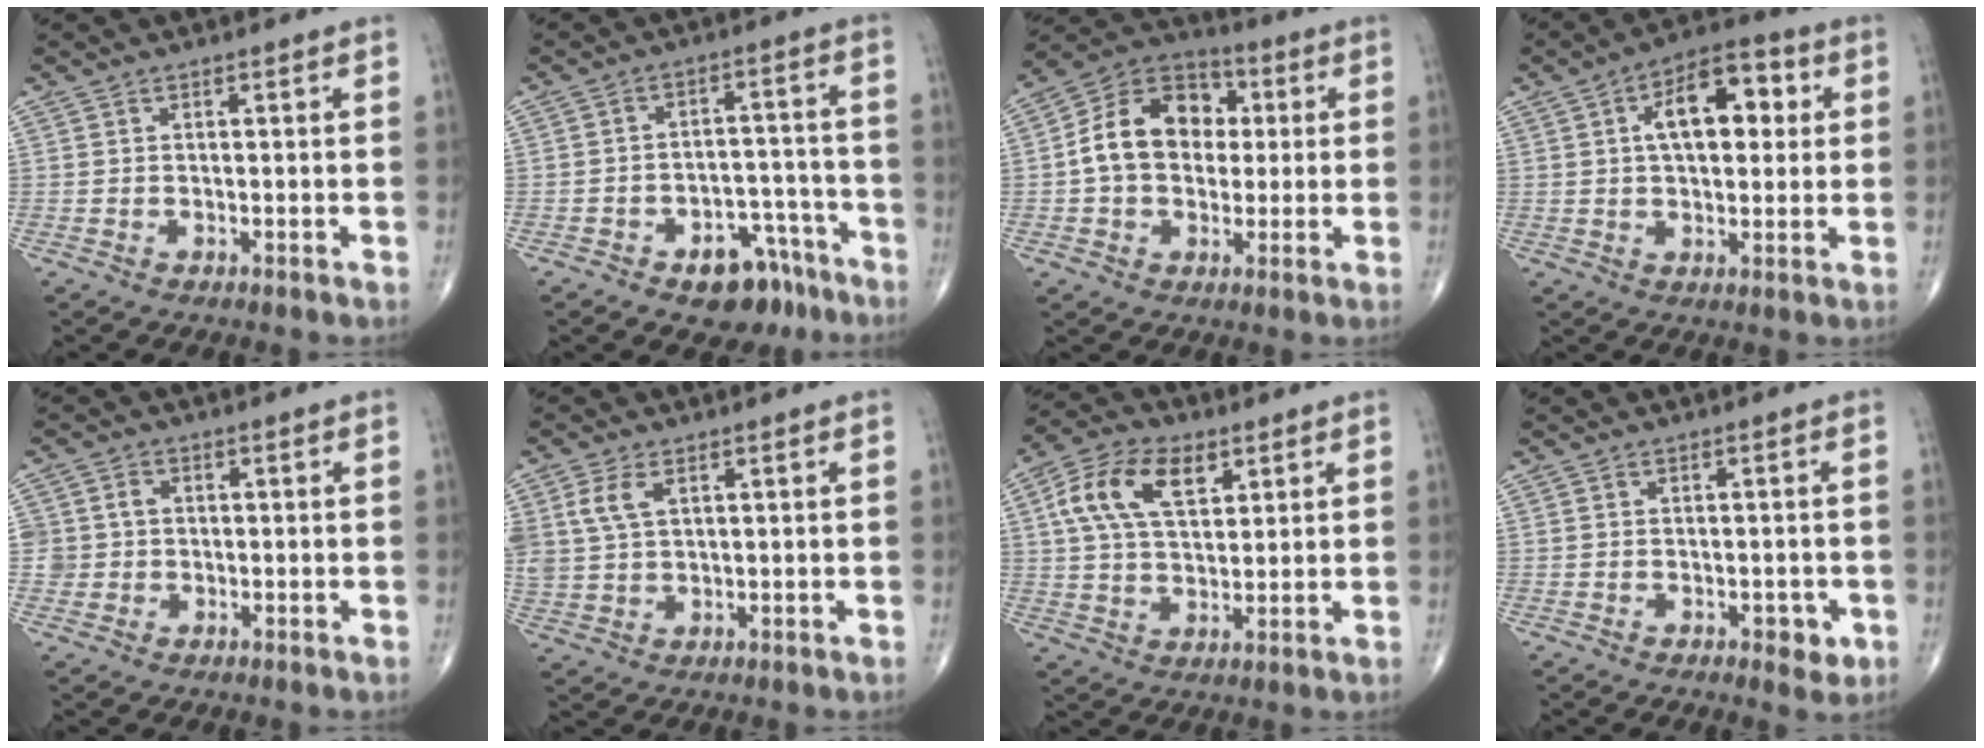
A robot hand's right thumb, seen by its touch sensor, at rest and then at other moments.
{"total": 10.3, "force": [-6.6, 5.9, 5.1], "torque": [-0.036, 0.063, -0.089]}
{"total": 14.5, "force": [1.1, 11.0, 9.5], "torque": [-0.128, 0.030, 0.009]}
{"total": 12.9, "force": [3.1, 6.8, 10.6], "torque": [-0.133, 0.017, 0.040]}
{"total": 3.7, "force": [0.1, 3.6, 0.7], "torque": [0.008, 0.006, 0.002]}
{"total": 6.0, "force": [2.4, 3.6, 4.2], "torque": [-0.095, -0.001, 0.055]}
{"total": 12.7, "force": [4.7, 7.3, 9.3], "torque": [-0.167, 0.001, 0.085]}
{"total": 3.3, "force": [-1.3, 1.7, 2.5], "torque": [-0.018, 0.001, -0.014]}